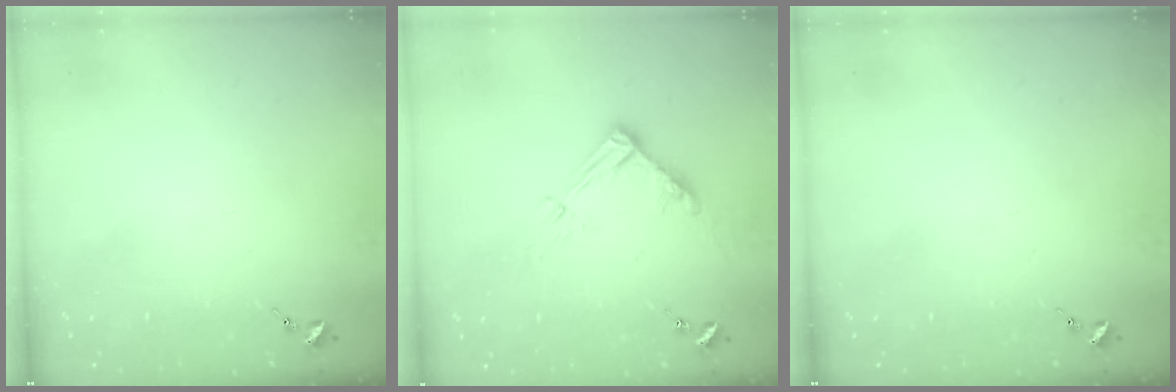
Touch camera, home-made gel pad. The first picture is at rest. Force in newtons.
{"total": 9.8, "press": 9.8, "slide": 1.0}
{"total": 0.0}